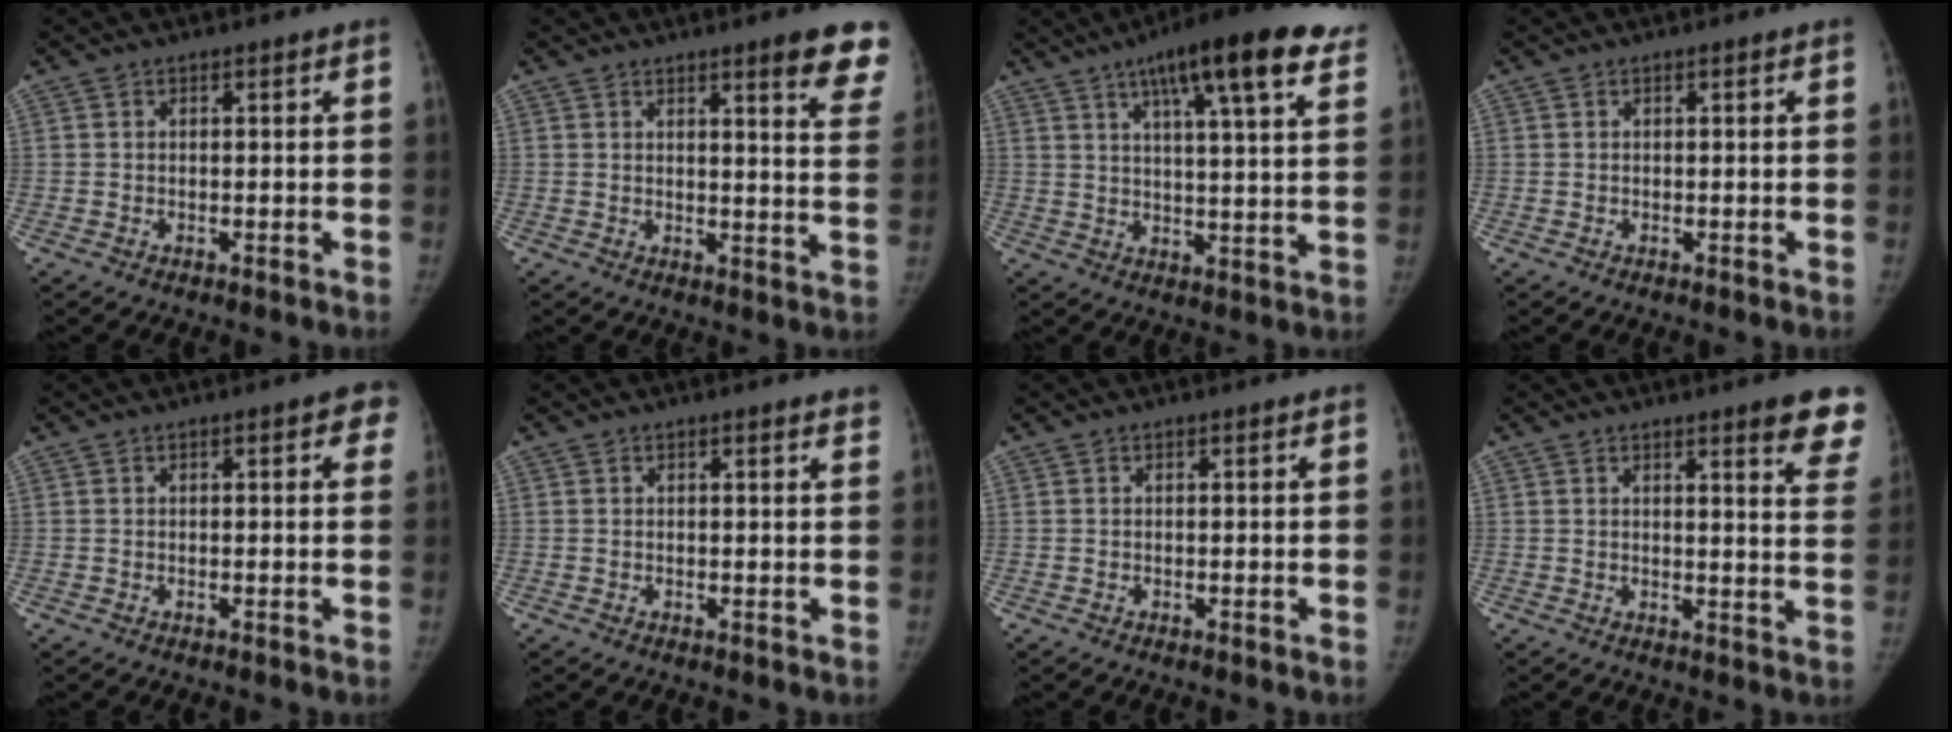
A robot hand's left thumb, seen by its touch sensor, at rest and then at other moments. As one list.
[{"total": 11.1, "force": [7.8, 1.7, 7.7], "torque": [-0.066, -0.041, 0.078]}, {"total": 19.4, "force": [11.4, 3.7, 15.3], "torque": [-0.209, -0.016, 0.158]}, {"total": 0.0}, {"total": 3.0, "force": [1.1, 1.4, 2.4], "torque": [-0.005, 0.002, 0.003]}, {"total": 1.6, "force": [1.4, 0.3, 0.6], "torque": [-0.004, -0.004, 0.010]}, {"total": 0.0}, {"total": 10.2, "force": [7.2, 1.8, 7.0], "torque": [-0.056, -0.036, 0.070]}]